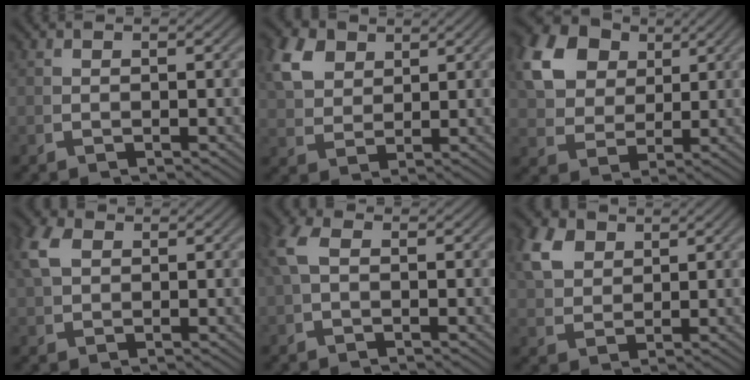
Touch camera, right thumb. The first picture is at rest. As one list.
[{"total": 5.8, "force": [3.2, 3.7, 3.1], "torque": [-0.068, -0.004, 0.068]}, {"total": 11.3, "force": [4.2, 8.4, 6.2], "torque": [-0.145, -0.008, 0.076]}, {"total": 3.0, "force": [2.0, 1.5, 1.6], "torque": [-0.038, 0.004, 0.043]}, {"total": 1.9, "force": [0.5, 1.1, 1.4], "torque": [-0.041, 0.000, 0.013]}, {"total": 5.2, "force": [3.1, 3.2, 2.7], "torque": [-0.057, -0.001, 0.066]}]